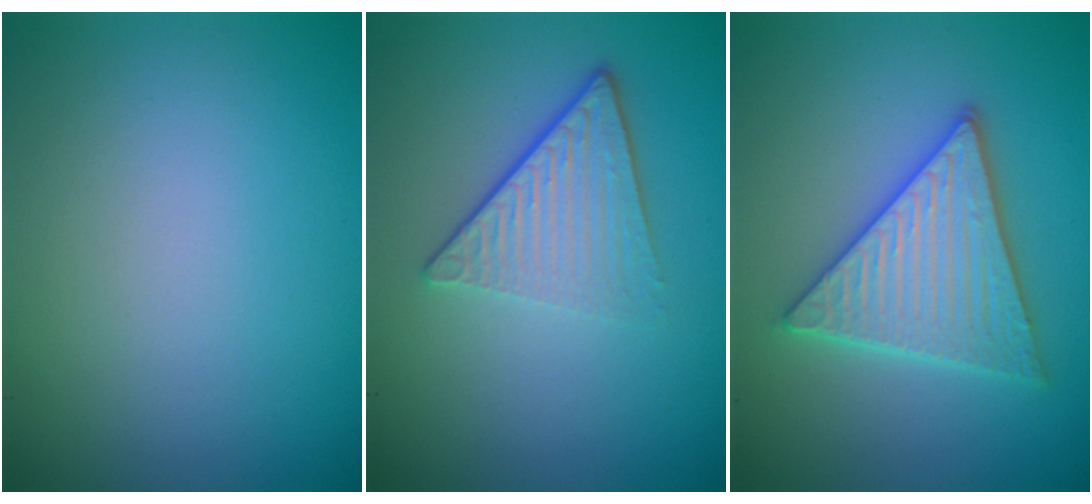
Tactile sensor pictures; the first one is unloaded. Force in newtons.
{"total": 4.7, "press": 3.0, "slide": 3.7}
{"total": 5.6, "press": 5.6, "slide": 0.7}